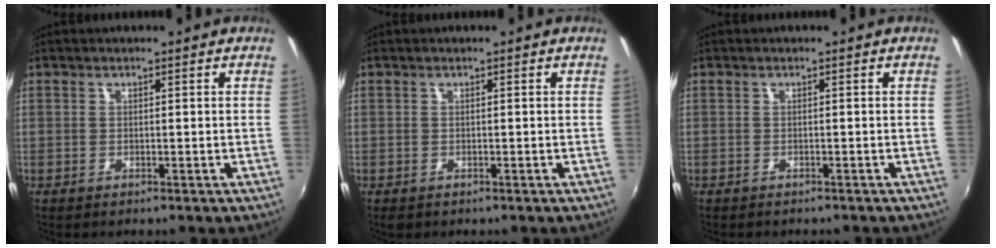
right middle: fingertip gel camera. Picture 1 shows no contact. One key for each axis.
{"total": 0.7, "fx": -0.4, "fy": 0.5, "fz": 0.2, "tx": -0.006, "ty": -0.004, "tz": -0.007}
{"total": 1.2, "fx": -1.1, "fy": 0.4, "fz": 0.2, "tx": -0.009, "ty": -0.005, "tz": -0.014}